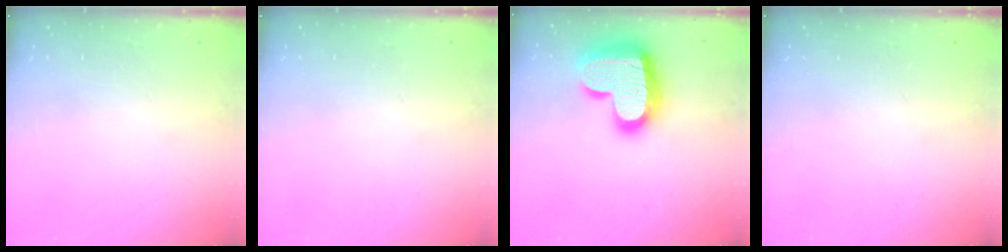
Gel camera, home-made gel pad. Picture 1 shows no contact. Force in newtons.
{"total": 0.0}
{"total": 22.1, "press": 22.0, "slide": 1.5}
{"total": 0.0}